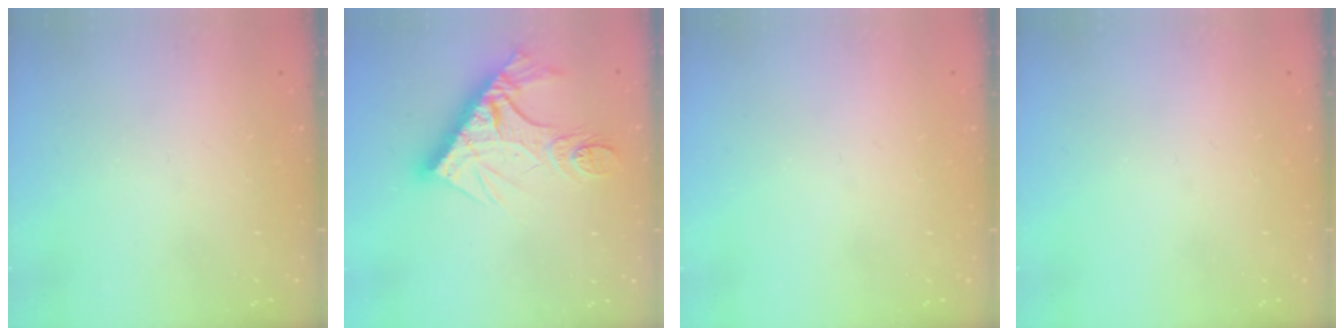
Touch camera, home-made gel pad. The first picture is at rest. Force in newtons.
{"total": 15.0, "press": 14.9, "slide": 1.4}
{"total": 0.0}
{"total": 0.0}